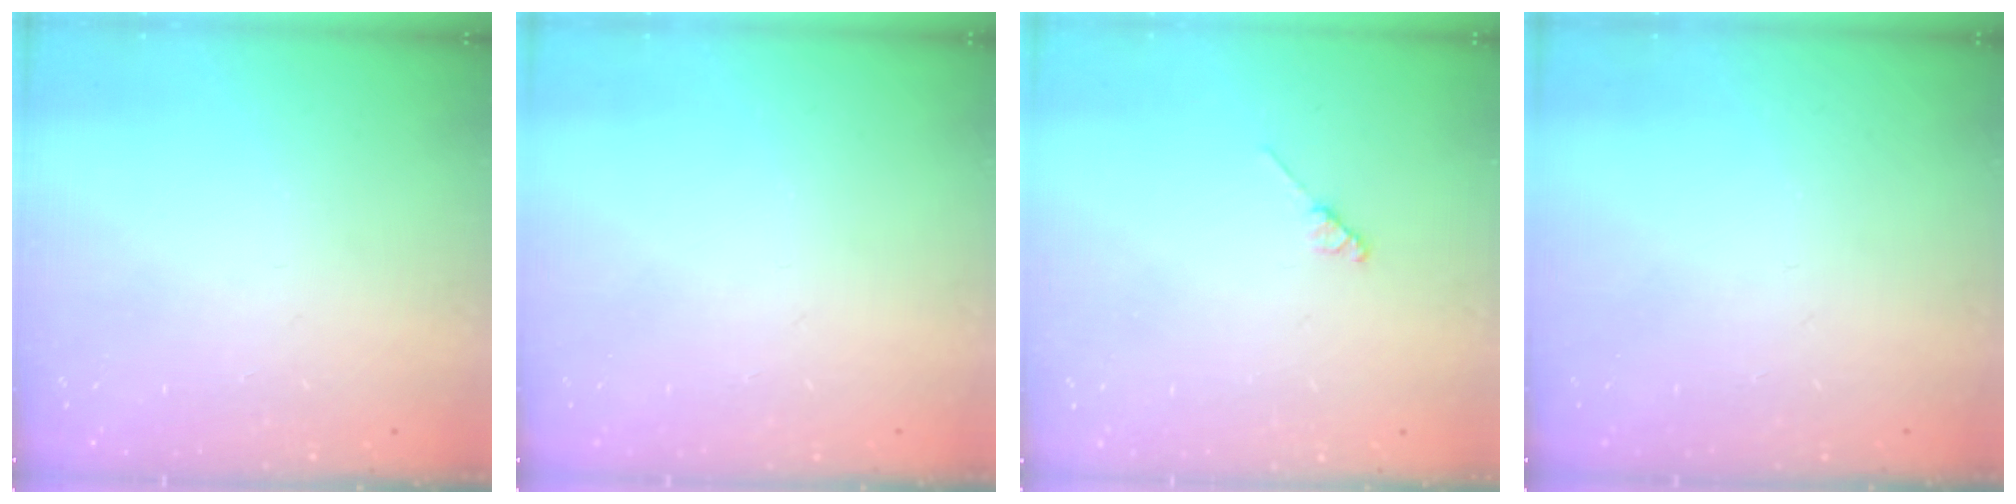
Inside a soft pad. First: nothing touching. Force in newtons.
{"total": 0.0}
{"total": 2.0, "press": 1.9, "slide": 0.3}
{"total": 0.0}